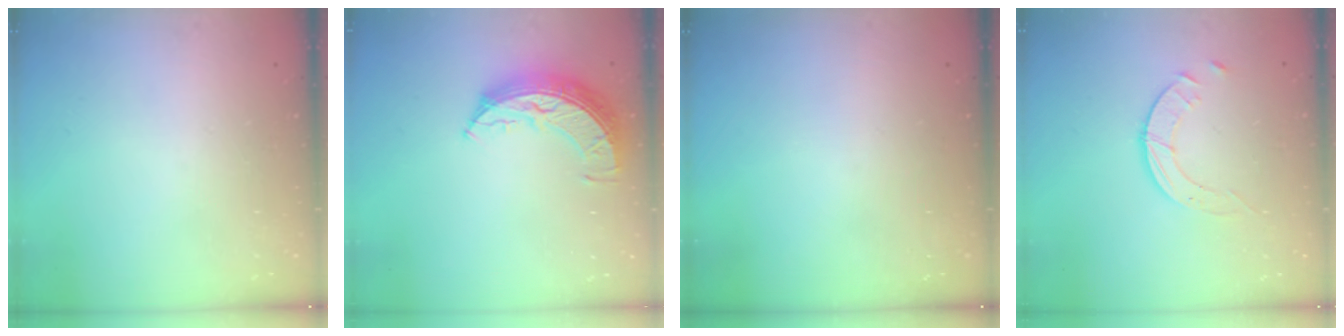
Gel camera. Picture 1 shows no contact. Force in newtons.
{"total": 8.4, "press": 8.4, "slide": 0.7}
{"total": 0.0}
{"total": 3.9, "press": 3.9, "slide": 0.4}